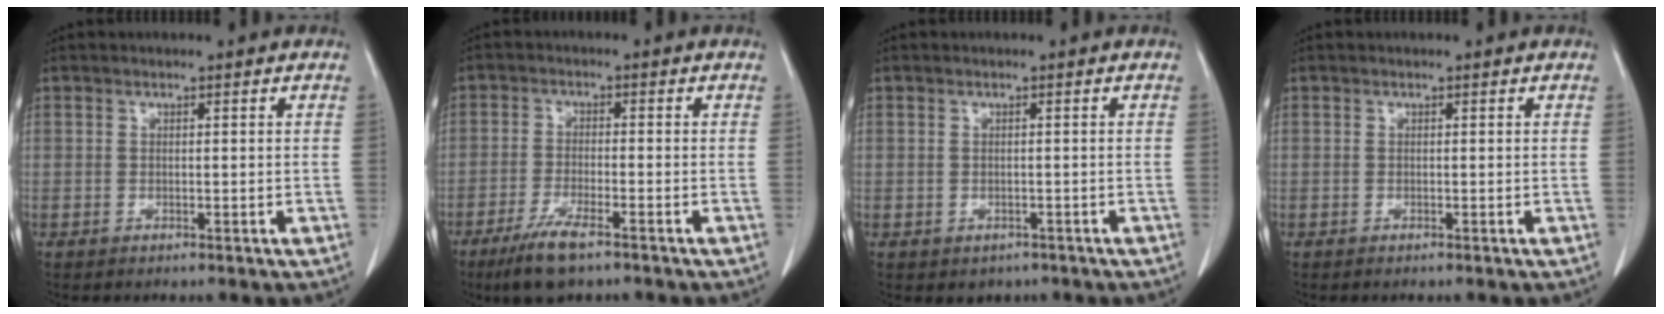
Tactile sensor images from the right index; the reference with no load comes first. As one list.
[{"total": 6.7, "force": [-4.6, 1.0, 4.8], "torque": [-0.098, -0.015, -0.081]}, {"total": 2.0, "force": [-1.1, 1.6, 0.5], "torque": [-0.006, 0.002, -0.007]}, {"total": 0.0}]